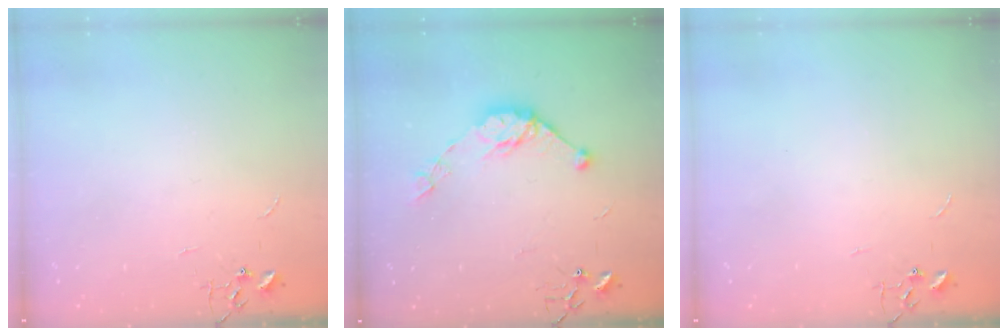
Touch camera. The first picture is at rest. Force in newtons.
{"total": 11.2, "press": 11.2, "slide": 0.7}
{"total": 0.0}